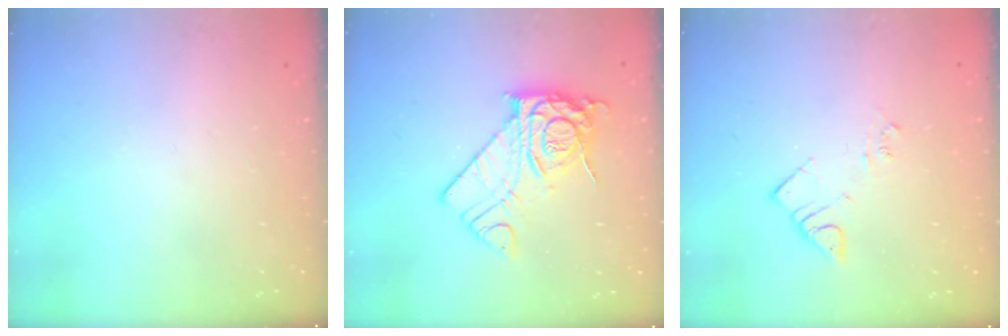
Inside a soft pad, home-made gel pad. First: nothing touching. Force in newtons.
{"total": 11.5, "press": 11.5, "slide": 1.2}
{"total": 6.0, "press": 6.0, "slide": 0.5}